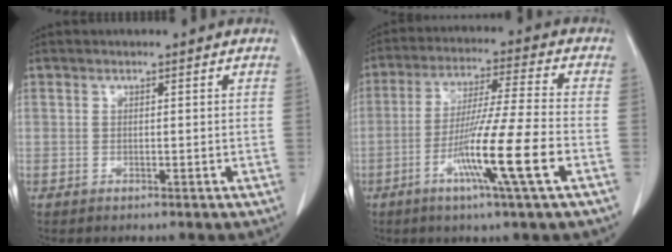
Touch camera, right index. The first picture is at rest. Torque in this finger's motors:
{"motor_torque": [1.74, -0.41, 0.81, 0.21]}